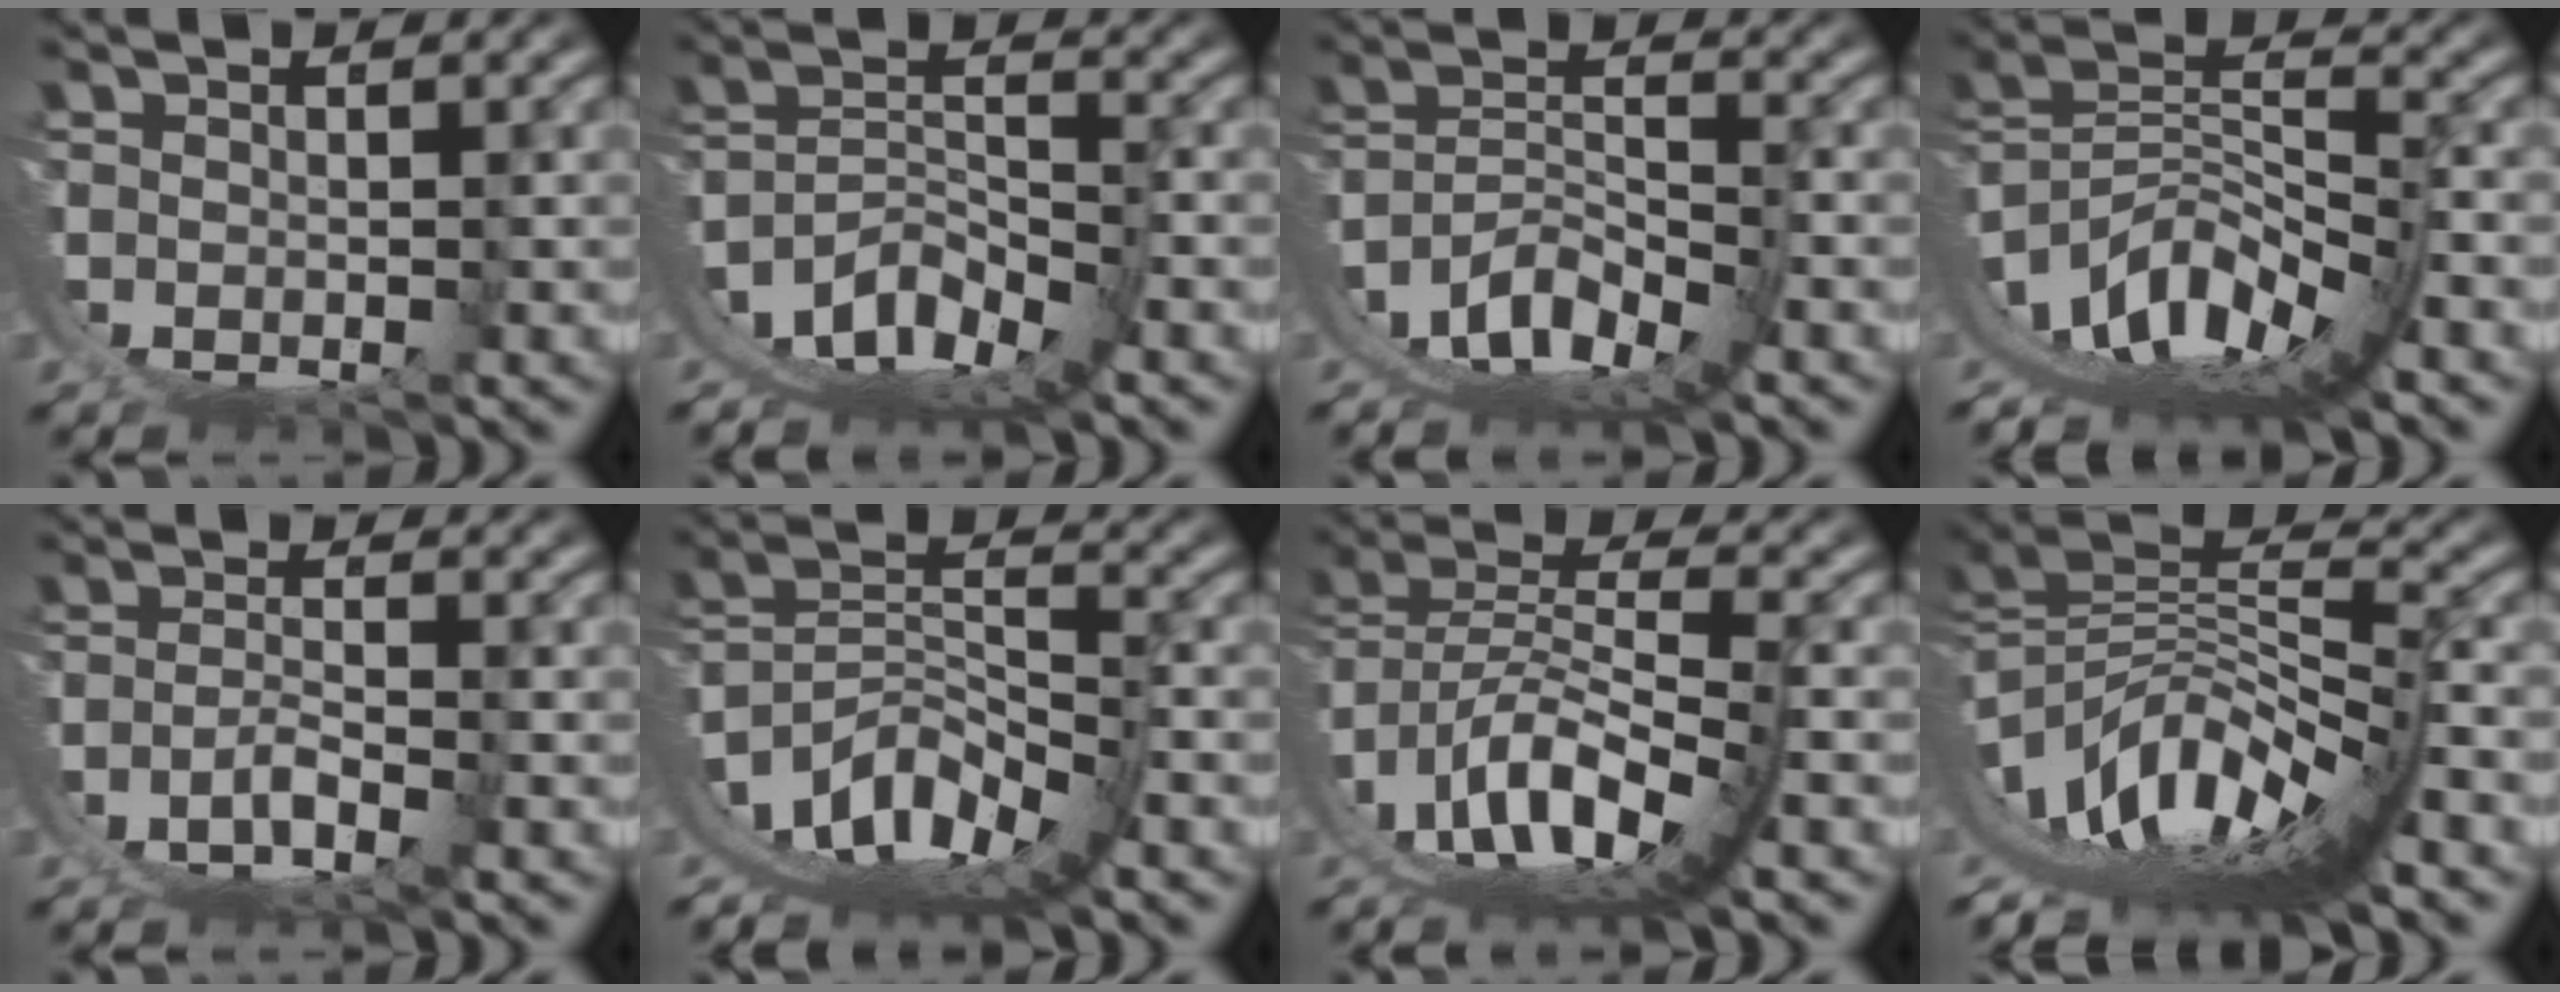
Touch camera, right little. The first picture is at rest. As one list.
[{"total": 11.8, "force": [-0.7, 9.0, 7.7], "torque": [-0.175, -0.039, 0.002]}, {"total": 11.3, "force": [-0.4, 8.7, 7.2], "torque": [-0.177, -0.041, 0.005]}, {"total": 14.0, "force": [0.2, 9.0, 10.7], "torque": [-0.189, -0.027, 0.016]}, {"total": 6.7, "force": [-1.3, 5.3, 3.8], "torque": [-0.097, -0.026, -0.018]}, {"total": 12.5, "force": [0.5, 8.4, 9.3], "torque": [-0.185, -0.035, 0.025]}, {"total": 12.2, "force": [0.9, 8.3, 8.9], "torque": [-0.175, -0.009, 0.014]}, {"total": 15.1, "force": [0.3, 8.6, 12.3], "torque": [-0.191, -0.018, 0.019]}]